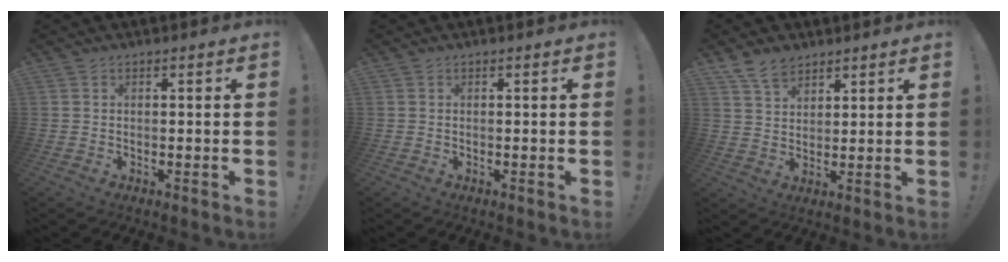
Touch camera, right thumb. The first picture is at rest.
{"total": 0.0}
{"total": 7.3, "force": [5.5, 4.0, 2.5], "torque": [-0.052, -0.025, 0.108]}